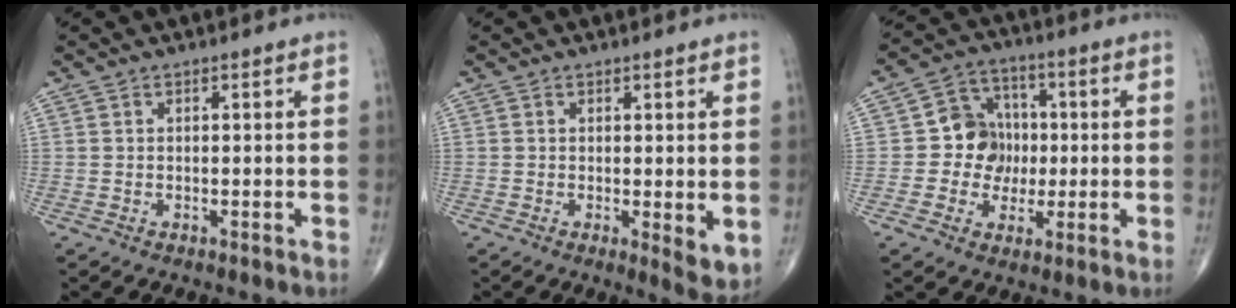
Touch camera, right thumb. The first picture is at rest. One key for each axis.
{"total": 4.2, "fx": 0.0, "fy": 1.3, "fz": 4.0, "tx": -0.057, "ty": -0.015, "tz": 0.000}
{"total": 9.3, "fx": -0.4, "fy": 8.4, "fz": 4.0, "tx": -0.012, "ty": 0.019, "tz": -0.015}